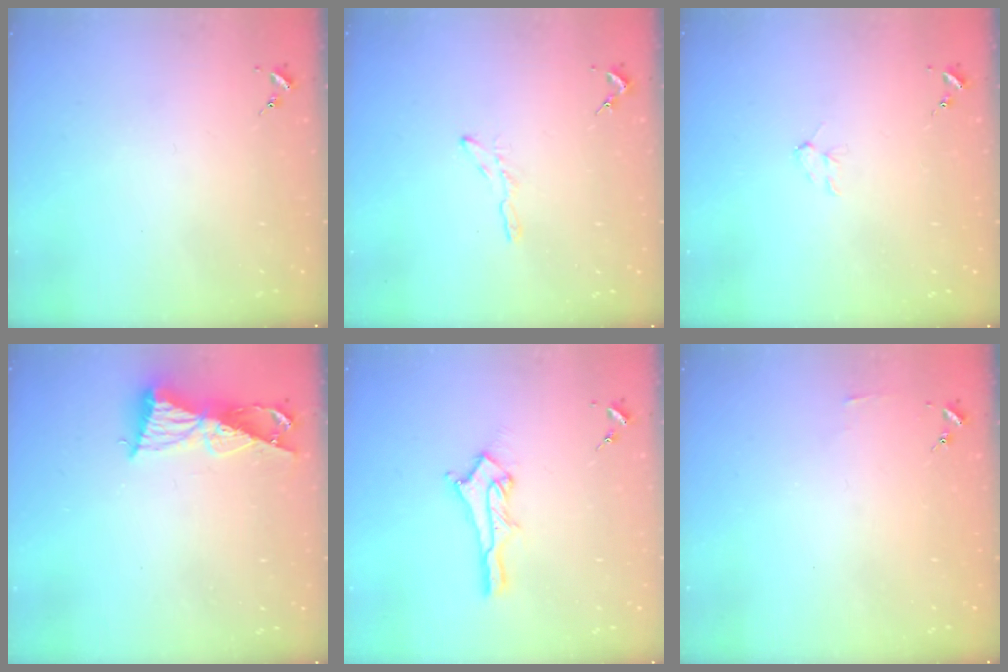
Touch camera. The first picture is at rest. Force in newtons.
{"total": 3.4, "press": 3.4, "slide": 0.4}
{"total": 4.5, "press": 4.5, "slide": 0.6}
{"total": 9.8, "press": 9.8, "slide": 0.6}
{"total": 11.8, "press": 11.8, "slide": 0.6}
{"total": 2.8, "press": 2.8, "slide": 0.3}